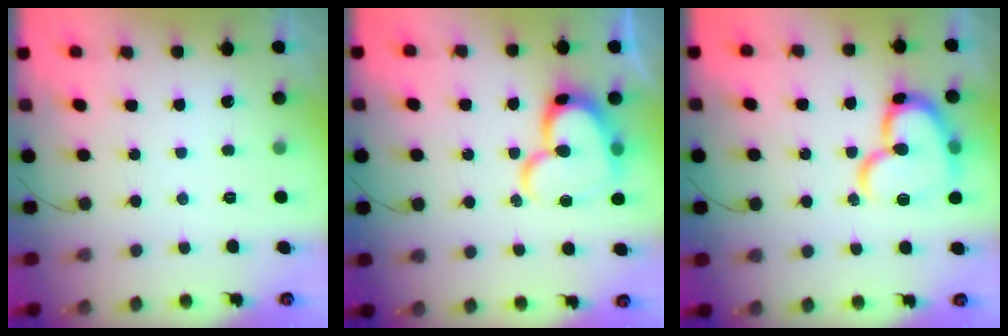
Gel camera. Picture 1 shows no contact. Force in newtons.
{"total": 18.4, "press": 18.3, "slide": 1.9}
{"total": 17.7, "press": 17.6, "slide": 2.0}